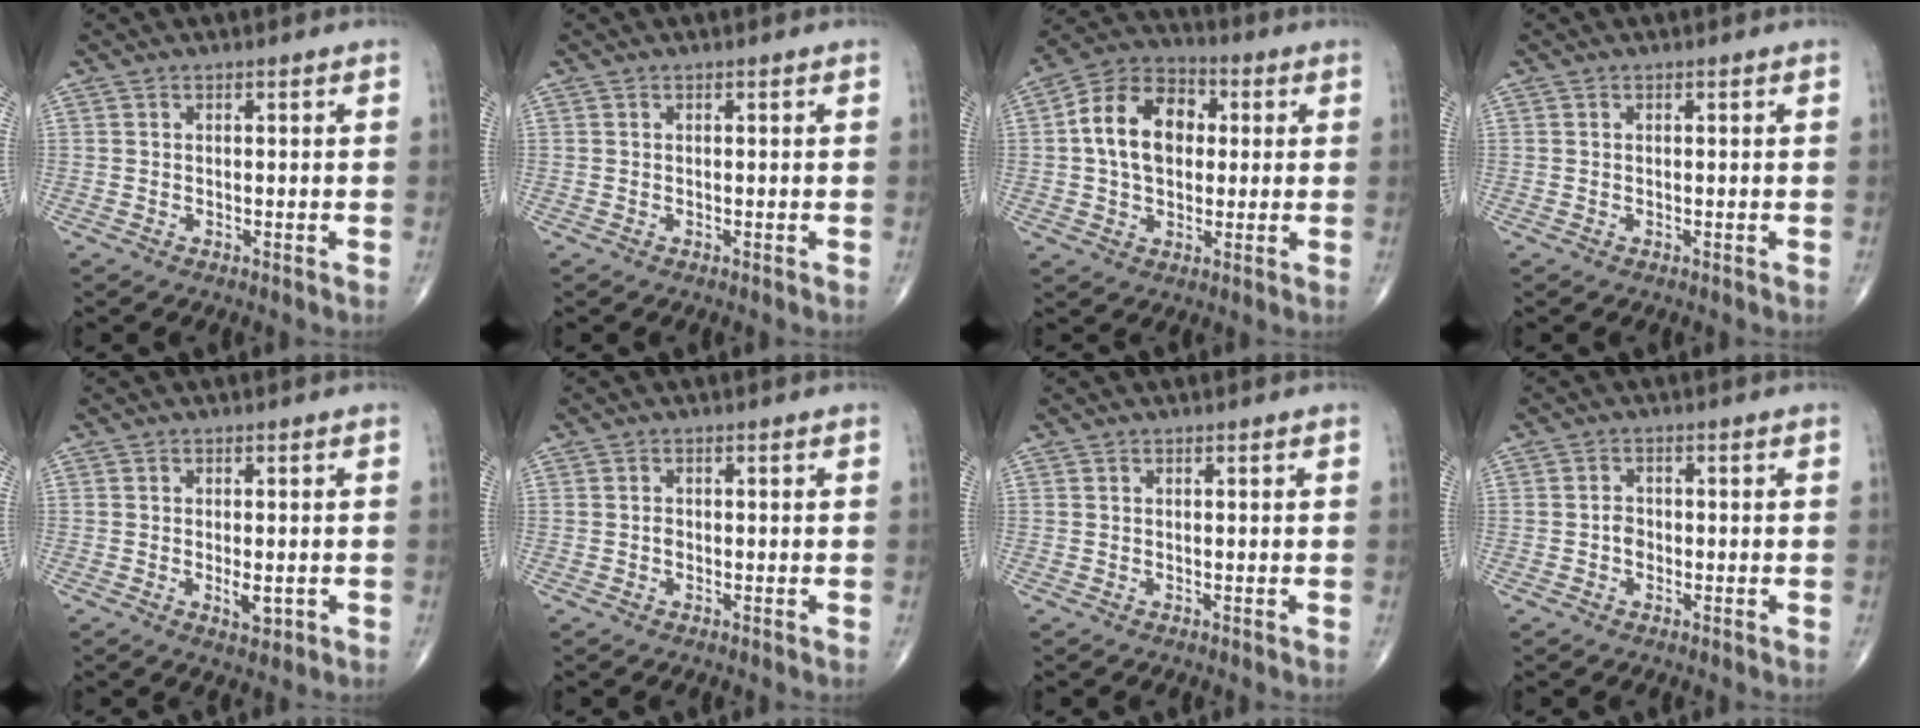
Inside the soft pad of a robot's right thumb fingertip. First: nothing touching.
{"total": 0.0}
{"total": 13.9, "force": [1.6, 9.7, 9.8], "torque": [-0.148, 0.023, 0.018]}
{"total": 0.0}
{"total": 3.3, "force": [-0.8, 1.5, 2.8], "torque": [-0.039, -0.004, -0.009]}
{"total": 1.0, "force": [-0.2, 0.8, 0.5], "torque": [-0.006, 0.002, -0.004]}
{"total": 0.0}
{"total": 2.1, "force": [-0.5, 1.7, 1.1], "torque": [-0.008, 0.007, -0.012]}